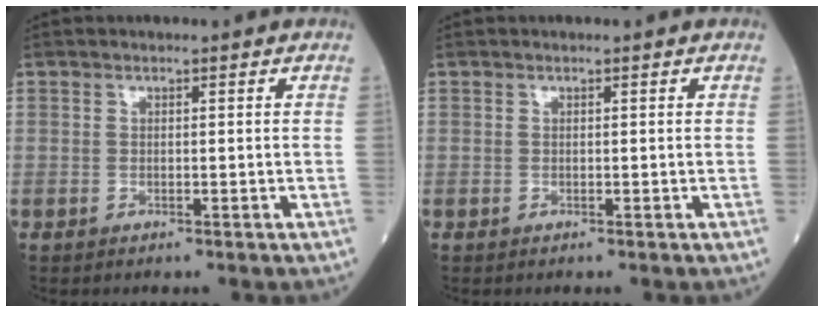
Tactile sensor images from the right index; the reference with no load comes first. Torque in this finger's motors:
{"motor_torque": [0.00, 0.00, 0.00, -0.01]}